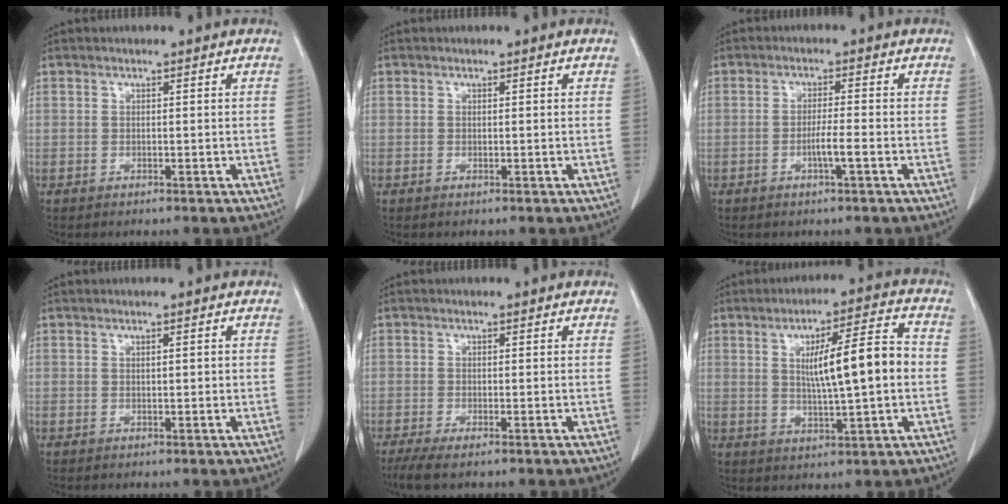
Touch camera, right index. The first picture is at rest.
{"total": 0.0}
{"total": 3.2, "force": [-1.2, -0.3, 3.0], "torque": [-0.052, -0.003, -0.024]}
{"total": 1.0, "force": [0.1, 0.3, 0.9], "torque": [-0.016, 0.001, 0.003]}
{"total": 3.5, "force": [-2.4, 0.5, 2.5], "torque": [-0.047, -0.010, -0.043]}
{"total": 11.0, "force": [0.6, 1.0, 11.0], "torque": [-0.175, 0.013, 0.013]}